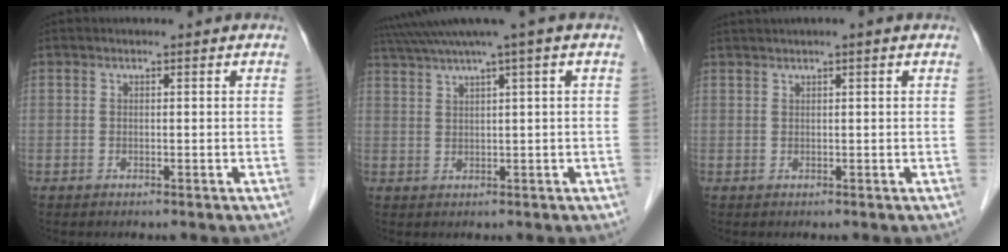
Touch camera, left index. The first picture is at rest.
{"total": 6.4, "force": [4.3, -1.3, 4.6], "torque": [-0.083, 0.032, 0.075]}
{"total": 2.1, "force": [1.4, -0.3, 1.5], "torque": [-0.032, 0.014, 0.027]}